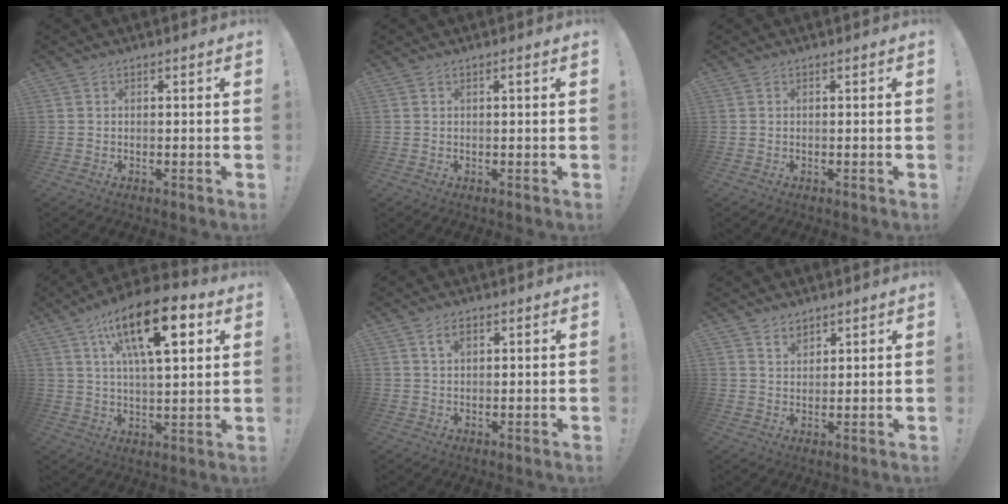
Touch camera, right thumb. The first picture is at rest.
{"total": 1.0, "force": [0.1, -0.3, 1.0], "torque": [-0.019, 0.001, 0.000]}
{"total": 0.0}
{"total": 18.8, "force": [8.2, 6.7, 15.6], "torque": [-0.253, -0.018, 0.127]}
{"total": 2.9, "force": [1.4, 1.5, 2.0], "torque": [-0.035, 0.000, 0.023]}
{"total": 3.5, "force": [2.9, 1.9, 0.7], "torque": [-0.008, -0.017, 0.053]}